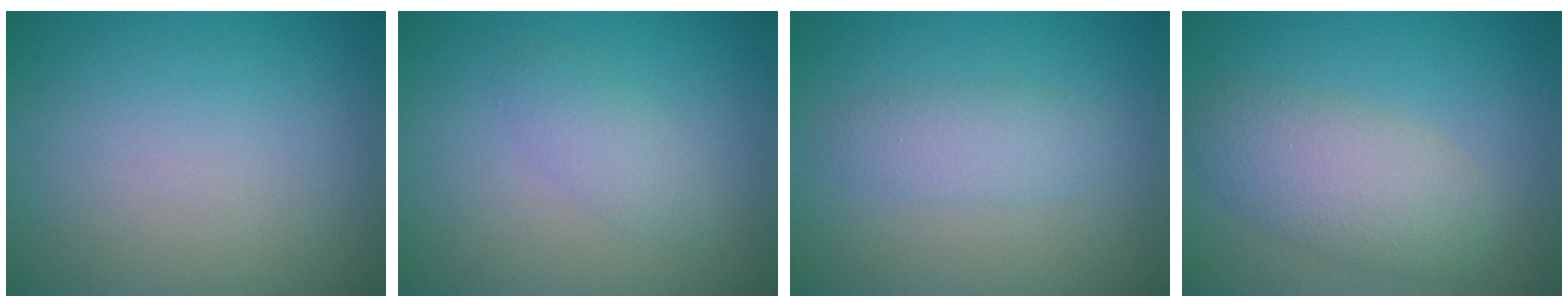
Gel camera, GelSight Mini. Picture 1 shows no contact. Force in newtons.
{"total": 1.9, "press": 1.9, "slide": 0.2}
{"total": 2.3, "press": 2.3, "slide": 0.1}
{"total": 4.8, "press": 4.8, "slide": 0.2}